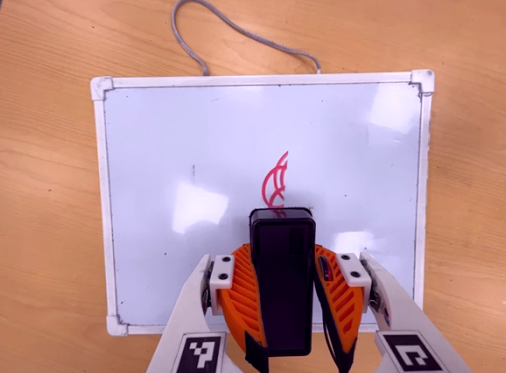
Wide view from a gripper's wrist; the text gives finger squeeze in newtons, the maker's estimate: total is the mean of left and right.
{"total": 8.8, "left": 7.4, "right": 10.2}